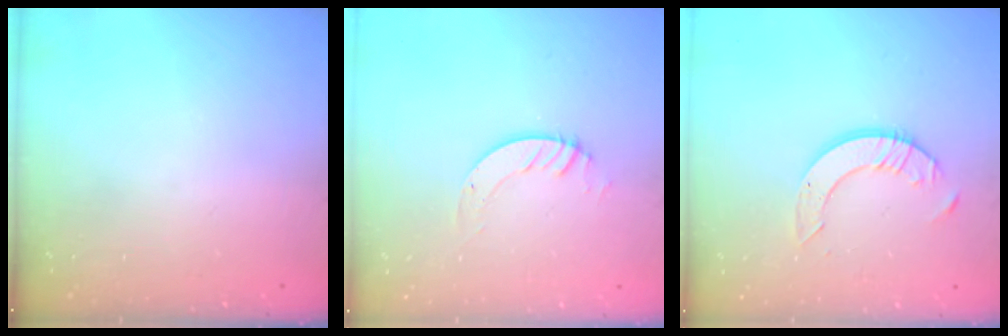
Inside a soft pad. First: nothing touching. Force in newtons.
{"total": 3.7, "press": 3.7, "slide": 0.2}
{"total": 6.9, "press": 6.8, "slide": 0.7}